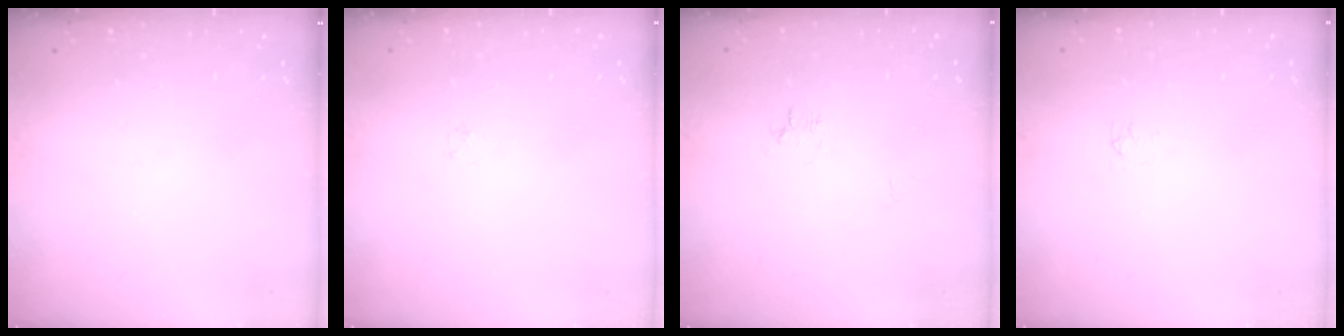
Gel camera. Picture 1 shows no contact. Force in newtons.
{"total": 0.8, "press": 0.8, "slide": 0.2}
{"total": 6.0, "press": 5.9, "slide": 0.6}
{"total": 2.9, "press": 2.9, "slide": 0.5}